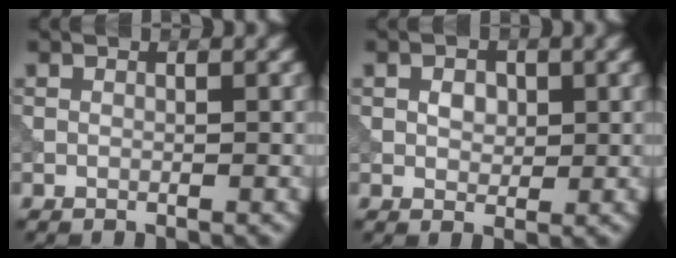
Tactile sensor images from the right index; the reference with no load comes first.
{"total": 1.8, "force": [0.3, 1.3, 1.1], "torque": [-0.022, -0.003, 0.006]}